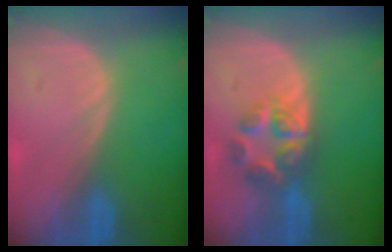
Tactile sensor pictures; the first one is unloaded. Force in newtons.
{"total": 6.4, "press": 5.5, "slide": 3.2}